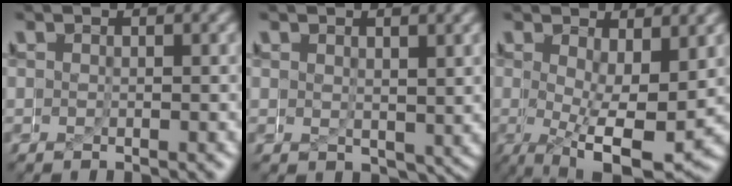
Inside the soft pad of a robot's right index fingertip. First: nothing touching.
{"total": 1.4, "force": [0.4, 1.1, 0.8], "torque": [-0.017, -0.012, 0.015]}
{"total": 6.0, "force": [-2.2, 2.0, 5.2], "torque": [-0.071, -0.032, -0.020]}